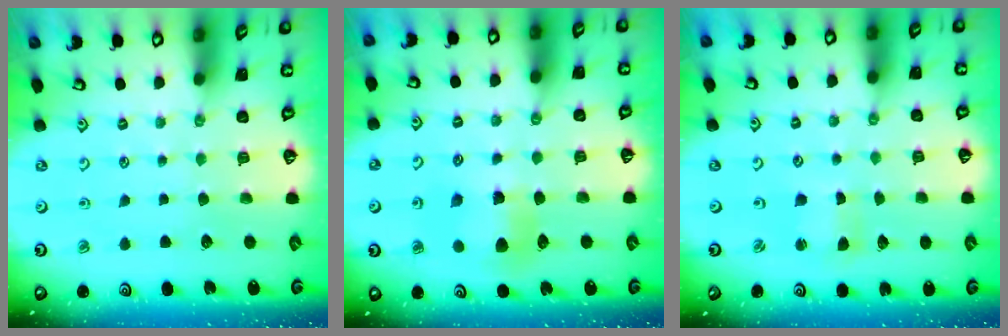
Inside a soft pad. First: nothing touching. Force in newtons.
{"total": 7.5, "press": 7.5, "slide": 0.7}
{"total": 2.1, "press": 2.1, "slide": 0.3}